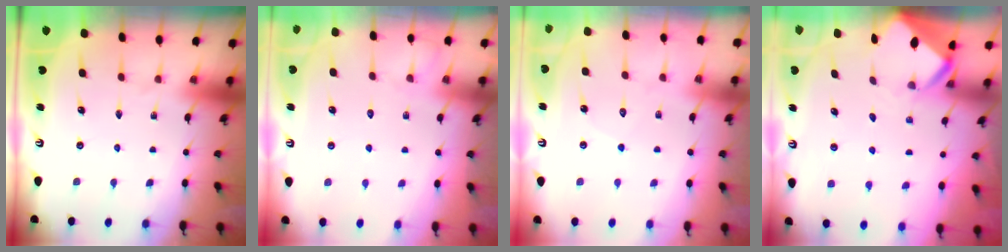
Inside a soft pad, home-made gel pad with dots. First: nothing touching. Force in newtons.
{"total": 6.2, "press": 6.1, "slide": 0.8}
{"total": 5.1, "press": 5.0, "slide": 0.4}
{"total": 3.0, "press": 3.0, "slide": 0.1}